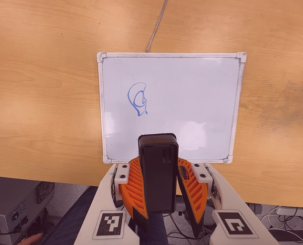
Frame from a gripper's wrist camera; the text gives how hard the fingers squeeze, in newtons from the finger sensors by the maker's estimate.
{"total": 8.6, "left": 9.4, "right": 7.7}